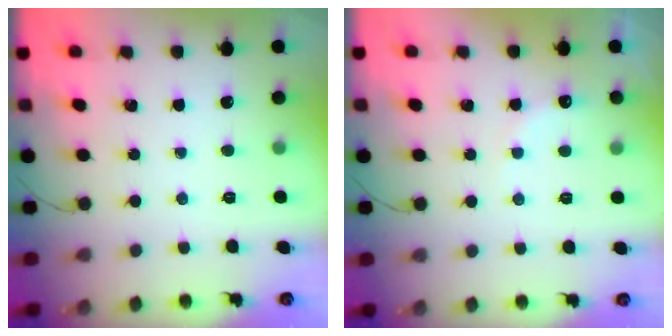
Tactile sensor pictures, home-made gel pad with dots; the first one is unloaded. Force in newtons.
{"total": 7.2, "press": 7.1, "slide": 1.1}